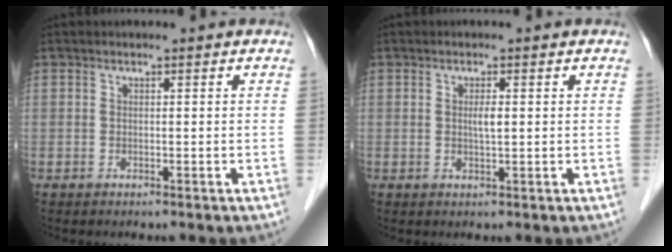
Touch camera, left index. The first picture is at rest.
{"total": 1.6, "force": [0.2, 0.2, 1.6], "torque": [-0.031, 0.000, 0.004]}